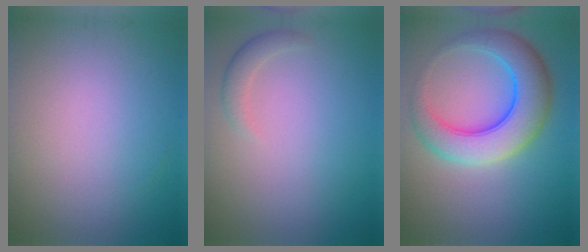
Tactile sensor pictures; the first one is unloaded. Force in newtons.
{"total": 1.5, "press": 1.5, "slide": 0.1}
{"total": 7.4, "press": 7.4, "slide": 0.3}